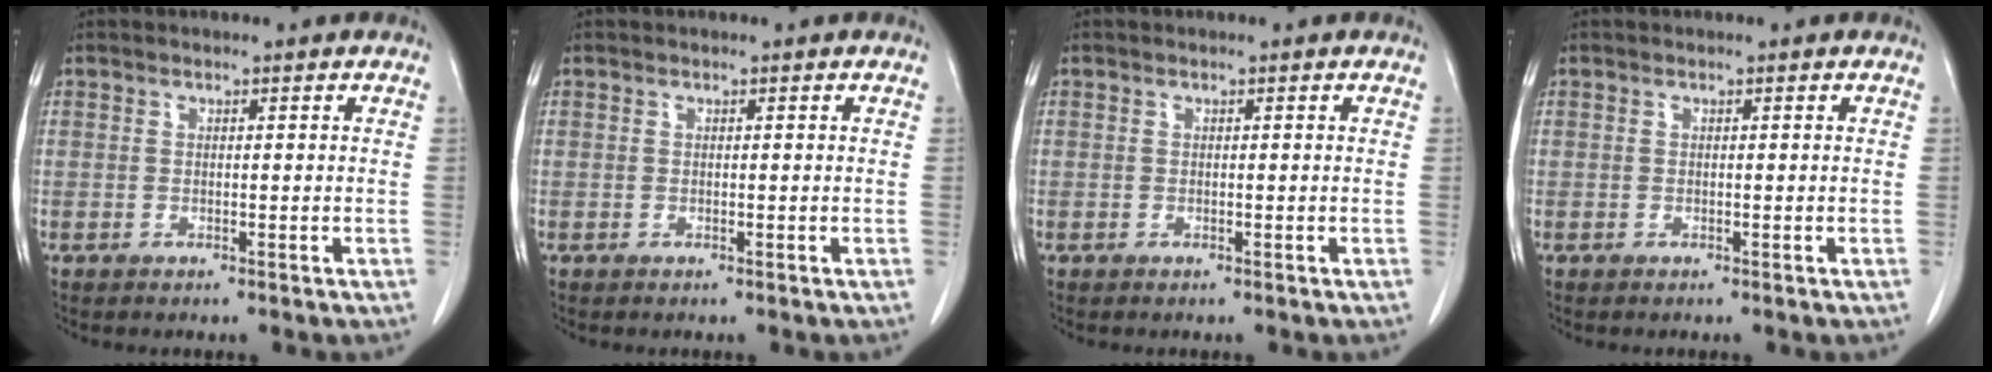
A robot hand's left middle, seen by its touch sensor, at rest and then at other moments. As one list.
[{"total": 0.0}, {"total": 0.0}, {"total": 0.0}]